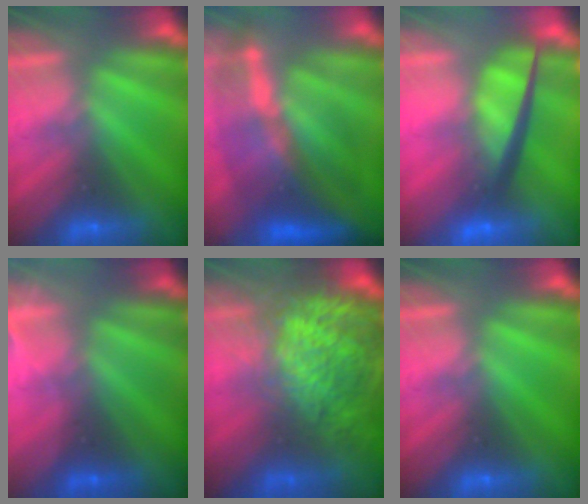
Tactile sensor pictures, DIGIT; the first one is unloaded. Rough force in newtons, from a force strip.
{"total": 10.3}
{"total": 7.1}
{"total": 2.9}
{"total": 10.7}
{"total": 0.0}